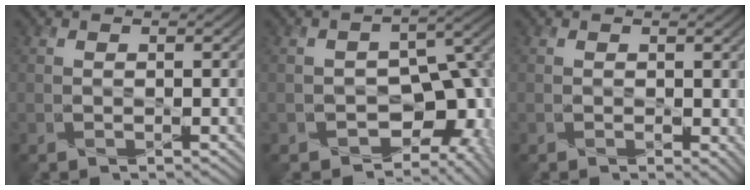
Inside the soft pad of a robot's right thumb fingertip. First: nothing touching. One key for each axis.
{"total": 10.6, "fx": -4.7, "fy": 7.3, "fz": 6.0, "tx": -0.074, "ty": -0.010, "tz": -0.068}
{"total": 2.1, "fx": 0.3, "fy": 1.4, "fz": 1.5, "tx": -0.020, "ty": -0.006, "tz": 0.007}